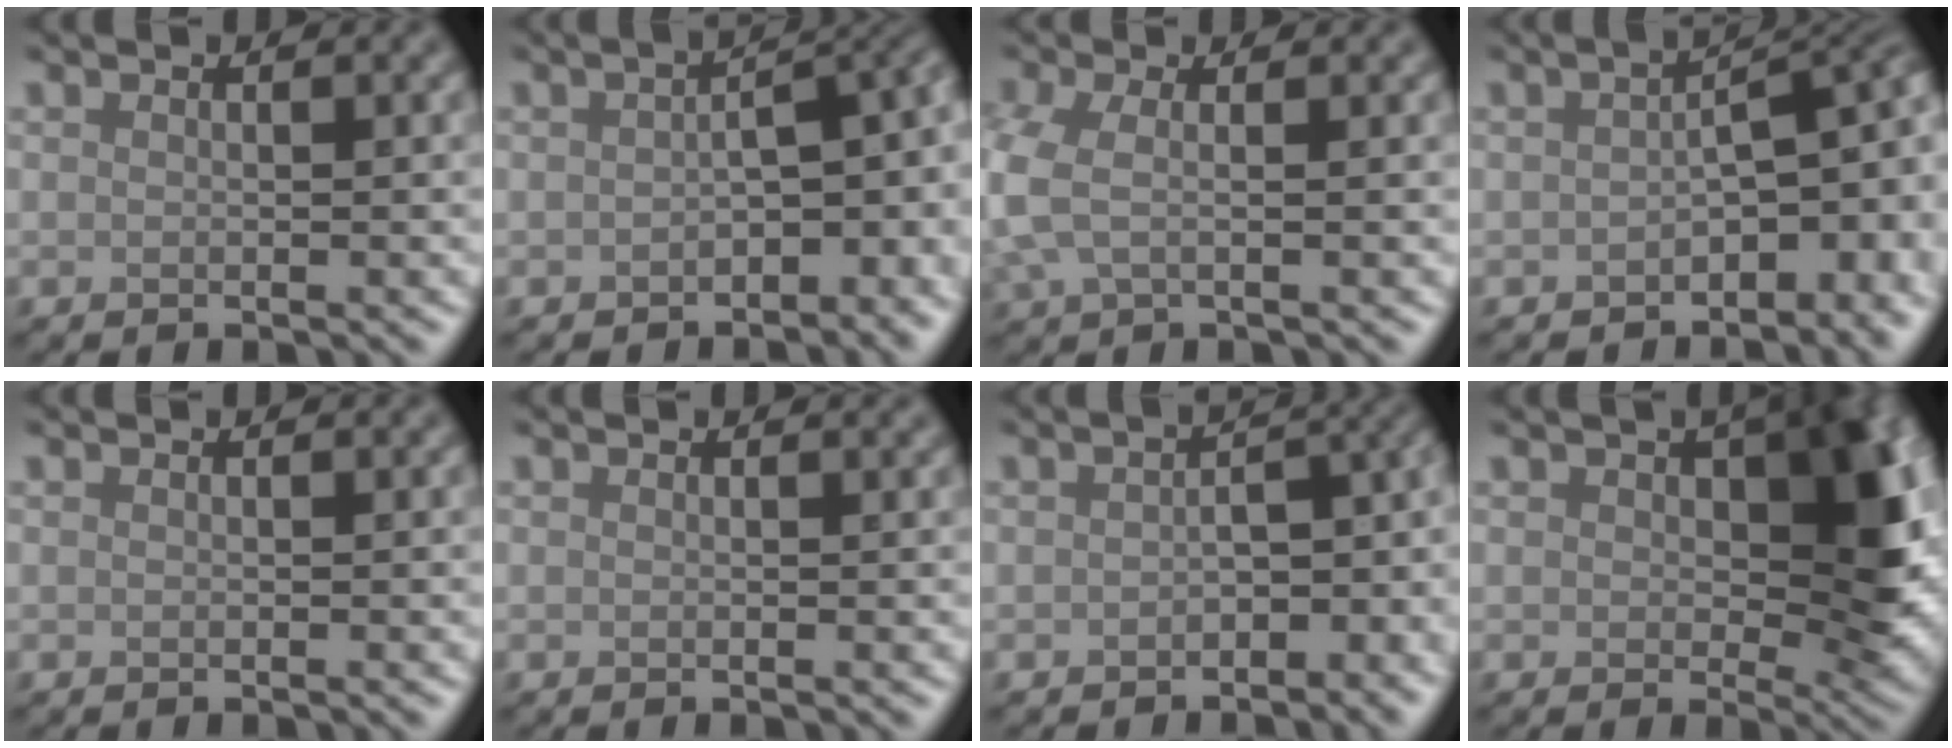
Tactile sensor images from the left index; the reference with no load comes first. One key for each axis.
{"total": 5.0, "fx": -0.8, "fy": 2.4, "fz": 4.3, "tx": -0.046, "ty": 0.003, "tz": -0.018}
{"total": 3.5, "fx": -0.3, "fy": 1.6, "fz": 3.1, "tx": -0.087, "ty": -0.001, "tz": -0.014}
{"total": 5.2, "fx": -1.4, "fy": 2.4, "fz": 4.4, "tx": -0.044, "ty": 0.005, "tz": -0.024}
{"total": 0.0}
{"total": 0.5, "fx": 0.4, "fy": 0.2, "fz": 0.2, "tx": -0.001, "ty": 0.001, "tz": -0.003}
{"total": 5.7, "fx": -2.0, "fy": 3.0, "fz": 4.4, "tx": -0.037, "ty": 0.001, "tz": -0.036}
{"total": 8.8, "fx": 1.3, "fy": 4.6, "fz": 7.4, "tx": -0.103, "ty": 0.000, "tz": 0.025}